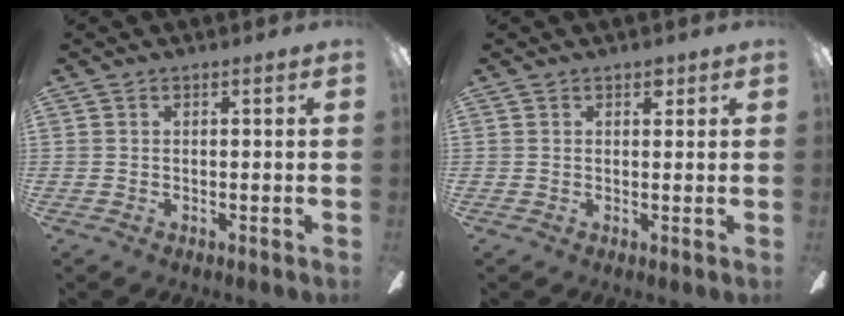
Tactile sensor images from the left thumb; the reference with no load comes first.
{"total": 2.0, "force": [1.3, 1.2, 0.9], "torque": [0.005, -0.007, 0.019]}